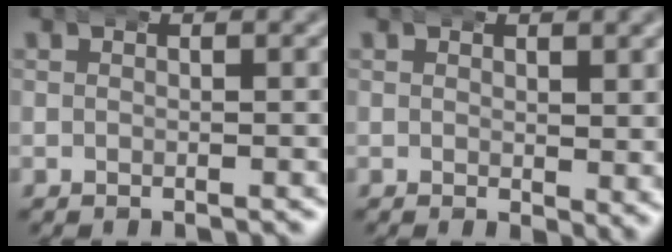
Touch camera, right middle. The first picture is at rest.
{"total": 1.2, "force": [0.5, 0.4, 1.0], "torque": [-0.004, -0.014, 0.013]}